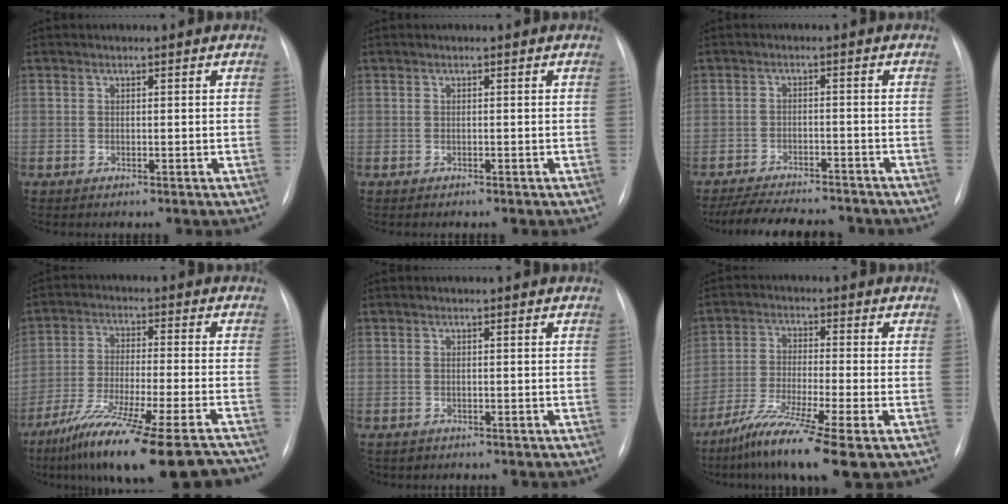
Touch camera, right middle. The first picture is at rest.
{"total": 1.0, "force": [-0.9, 0.3, 0.4], "torque": [-0.012, -0.002, -0.008]}
{"total": 13.0, "force": [-11.7, 2.9, 5.0], "torque": [-0.085, -0.002, -0.162]}
{"total": 22.4, "force": [-18.0, 0.8, 13.2], "torque": [-0.174, -0.042, -0.282]}
{"total": 1.5, "force": [-1.1, 1.0, 0.0], "torque": [-0.007, 0.002, -0.015]}
{"total": 10.5, "force": [-6.8, -0.4, 8.0], "torque": [-0.158, -0.035, -0.125]}